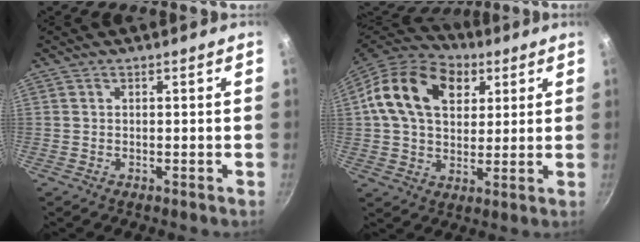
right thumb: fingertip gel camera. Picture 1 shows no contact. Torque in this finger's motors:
{"motor_torque": [-0.86, 1.24, 0.75, -0.65, 0.17]}